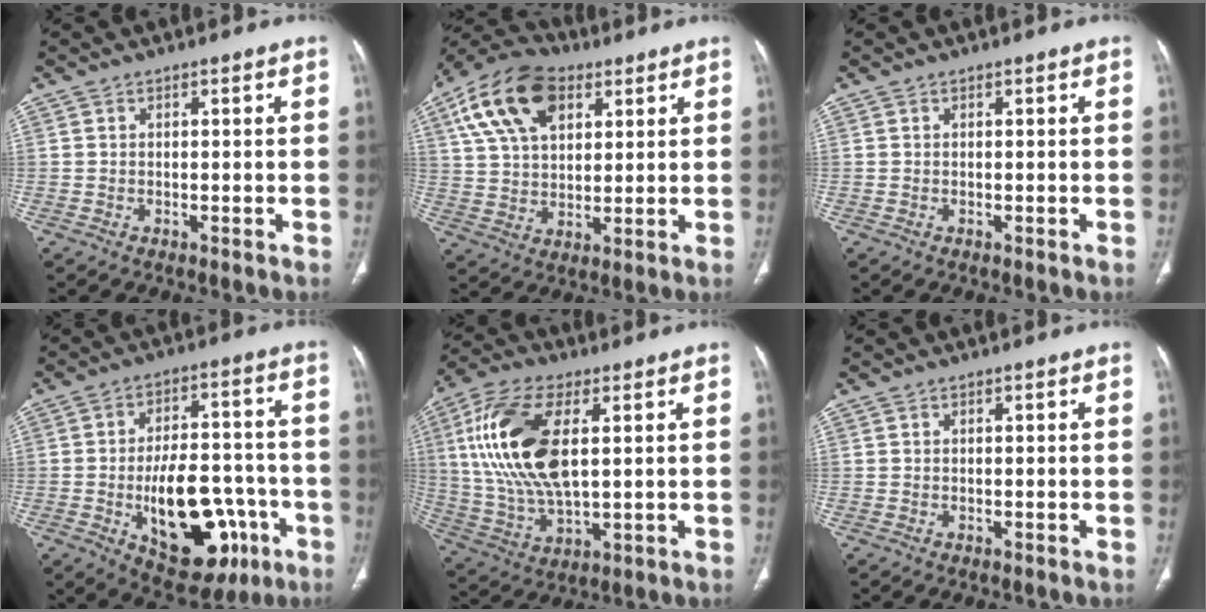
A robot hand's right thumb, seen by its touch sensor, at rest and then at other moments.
{"total": 16.5, "force": [7.2, 9.9, 11.1], "torque": [-0.190, 0.000, 0.125]}
{"total": 0.0}
{"total": 20.3, "force": [-6.5, 10.8, 15.8], "torque": [-0.201, 0.034, -0.077]}
{"total": 19.4, "force": [4.0, 9.2, 16.6], "torque": [-0.347, -0.005, 0.079]}
{"total": 0.0}